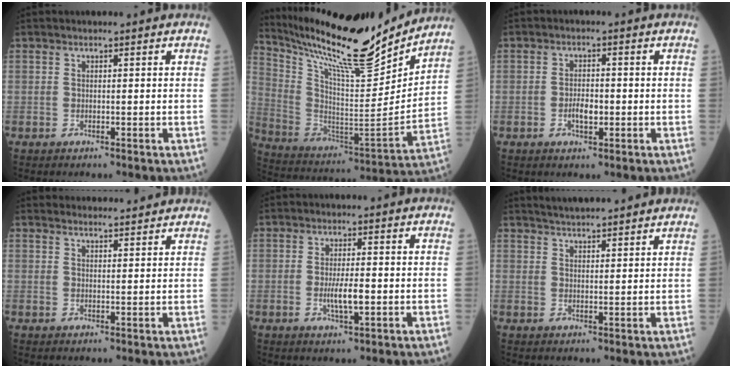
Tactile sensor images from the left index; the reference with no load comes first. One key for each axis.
{"total": 22.4, "fx": 20.1, "fy": 1.6, "fz": 9.8, "tx": -0.188, "ty": -0.048, "tz": 0.329}
{"total": 2.9, "fx": -1.0, "fy": 1.2, "fz": 2.4, "tx": -0.047, "ty": -0.001, "tz": -0.015}
{"total": 6.9, "fx": 6.8, "fy": 0.9, "fz": 1.3, "tx": -0.014, "ty": 0.017, "tz": 0.076}
{"total": 3.9, "fx": -0.9, "fy": 0.7, "fz": 3.7, "tx": -0.076, "ty": -0.008, "tz": -0.014}
{"total": 9.0, "fx": 8.2, "fy": 0.7, "fz": 3.6, "tx": -0.057, "ty": 0.023, "tz": 0.111}